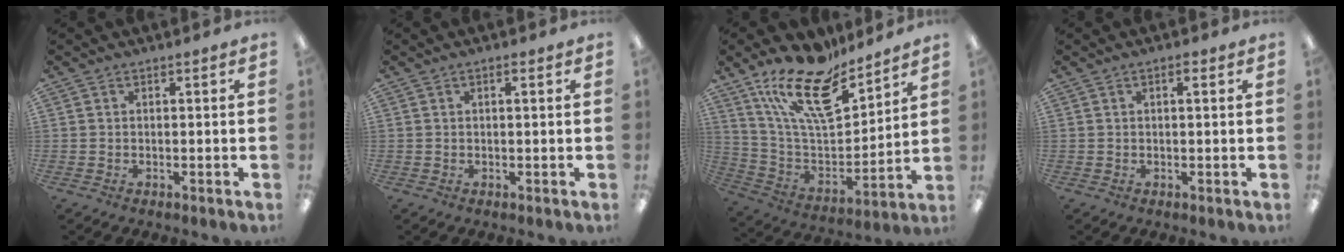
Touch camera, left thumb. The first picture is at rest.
{"total": 1.0, "force": [0.5, 0.2, 0.9], "torque": [-0.020, 0.002, 0.008]}
{"total": 19.7, "force": [14.4, 7.2, 11.3], "torque": [-0.214, -0.089, 0.258]}
{"total": 1.5, "force": [0.6, 0.4, 1.3], "torque": [-0.020, 0.001, 0.008]}